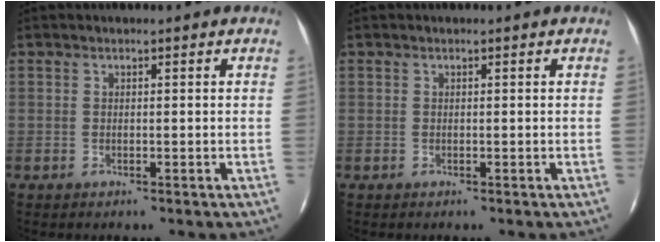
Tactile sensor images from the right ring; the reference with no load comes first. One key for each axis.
{"total": 0.0}